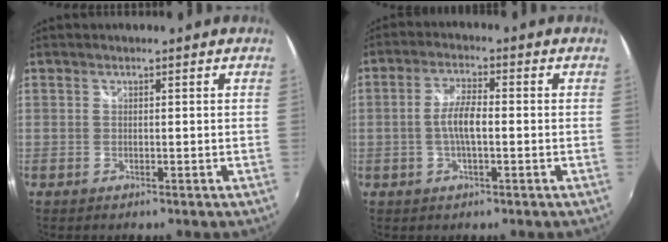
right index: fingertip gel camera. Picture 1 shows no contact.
{"total": 5.2, "force": [-0.8, 1.4, 4.9], "torque": [-0.097, 0.007, -0.014]}